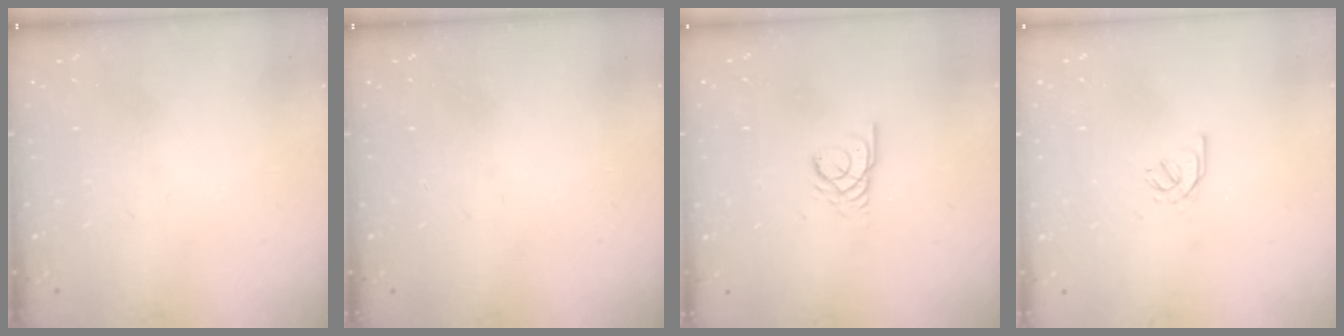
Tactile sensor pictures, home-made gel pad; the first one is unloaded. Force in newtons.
{"total": 0.0}
{"total": 2.7, "press": 2.7, "slide": 0.2}
{"total": 2.1, "press": 2.0, "slide": 0.7}